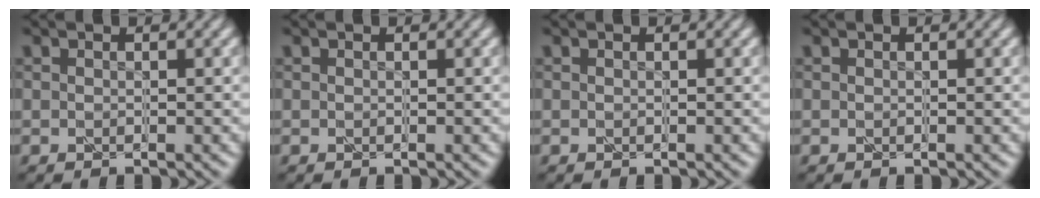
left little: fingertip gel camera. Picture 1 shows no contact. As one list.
[{"total": 0.0}, {"total": 0.0}, {"total": 0.0}]